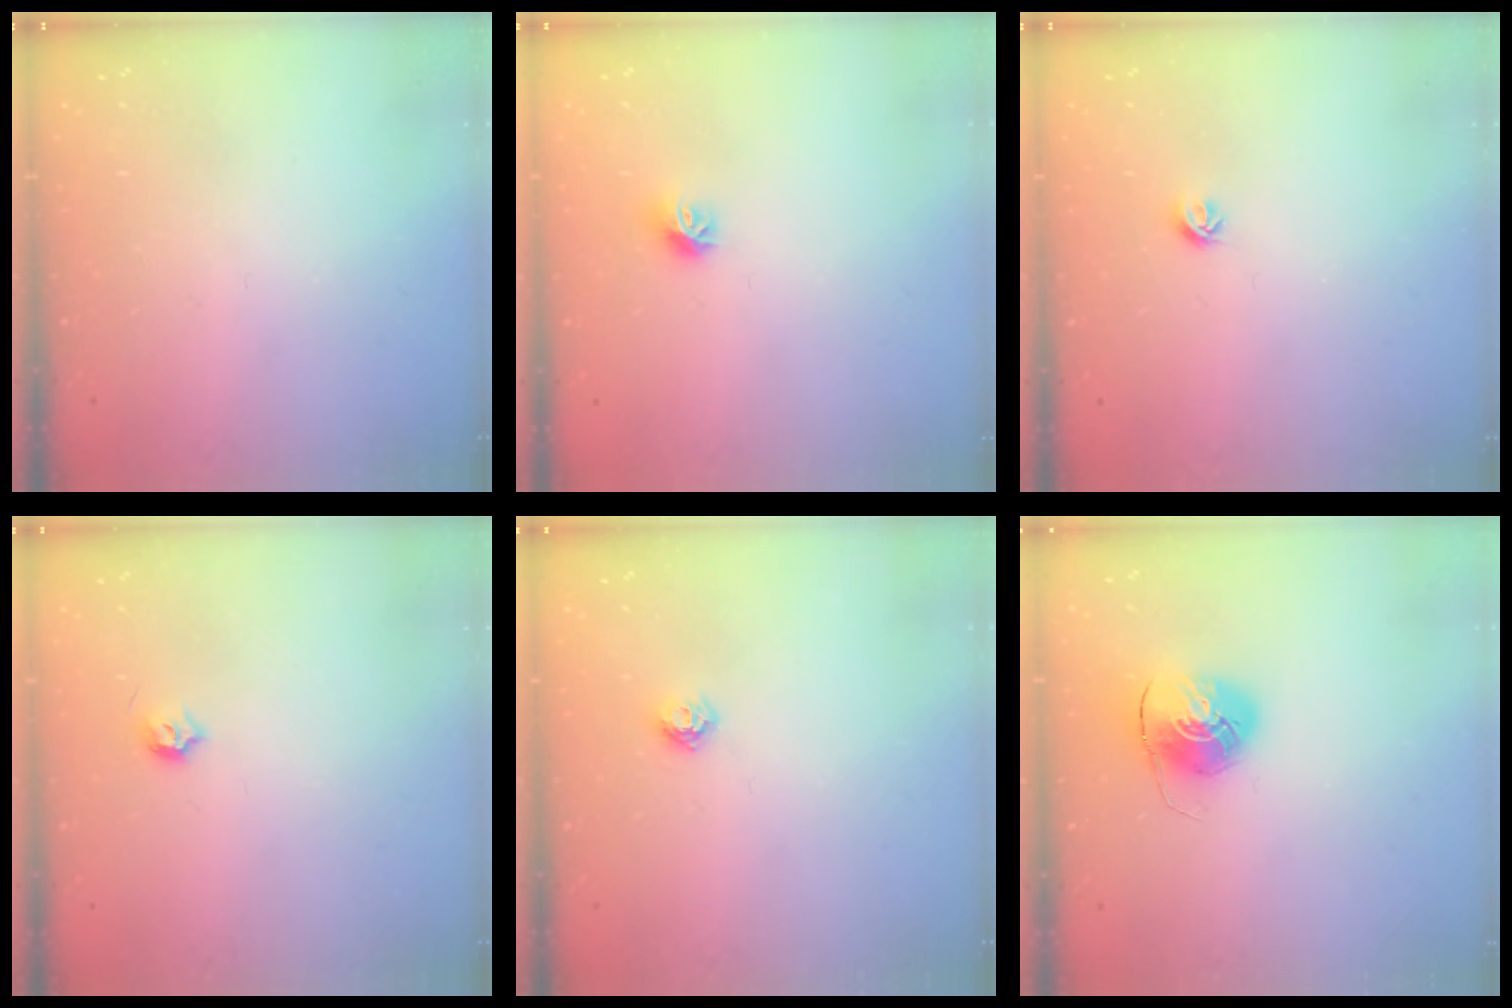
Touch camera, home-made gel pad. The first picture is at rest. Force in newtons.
{"total": 8.0, "press": 7.9, "slide": 0.6}
{"total": 4.9, "press": 4.8, "slide": 0.9}
{"total": 3.9, "press": 3.8, "slide": 0.7}
{"total": 5.8, "press": 5.8, "slide": 0.7}
{"total": 8.6, "press": 8.6, "slide": 0.6}